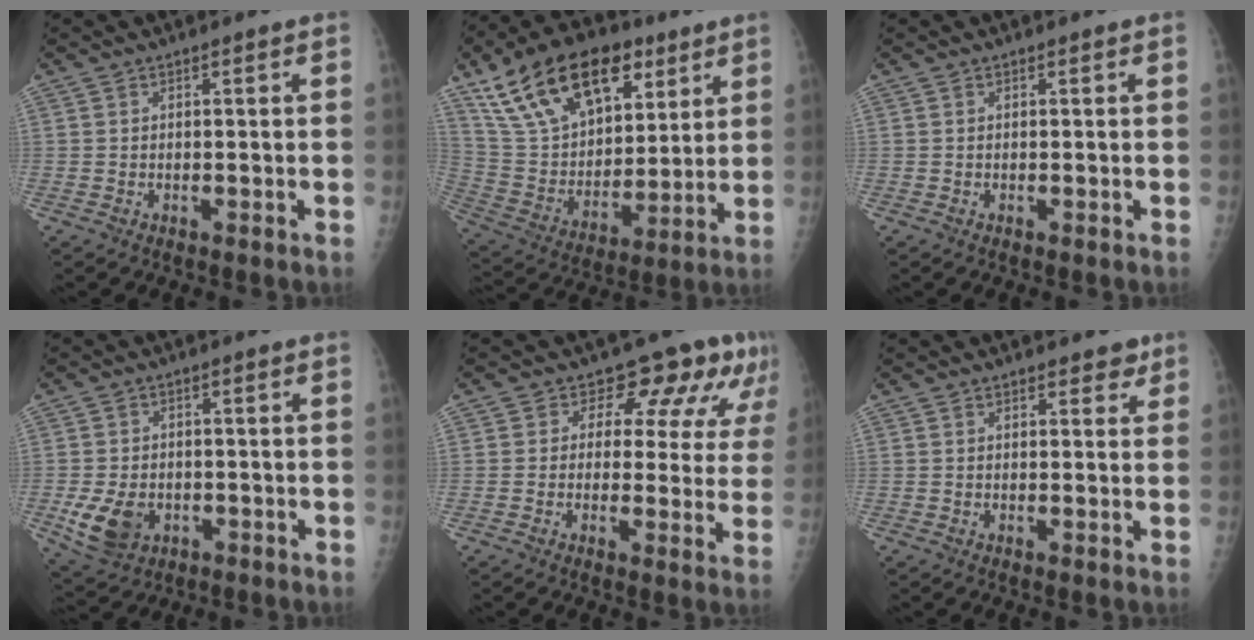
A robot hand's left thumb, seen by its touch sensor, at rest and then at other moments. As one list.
[{"total": 25.2, "force": [13.9, 14.3, 15.4], "torque": [-0.254, -0.022, 0.250]}, {"total": 0.0}, {"total": 7.7, "force": [-2.3, 5.6, 4.7], "torque": [-0.081, 0.003, -0.029]}, {"total": 11.2, "force": [7.1, 6.9, 5.3], "torque": [-0.016, -0.025, 0.066]}, {"total": 2.7, "force": [2.0, 1.4, 1.3], "torque": [0.006, -0.008, 0.021]}]